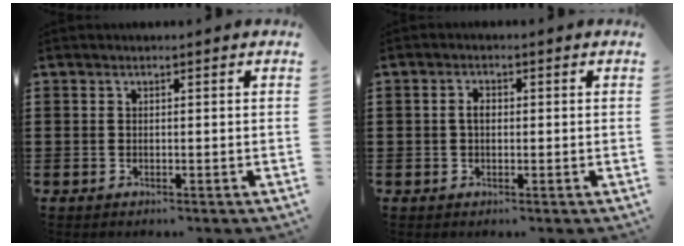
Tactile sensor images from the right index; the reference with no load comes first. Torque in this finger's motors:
{"motor_torque": [0.26, 0.20, 0.27, 0.07]}